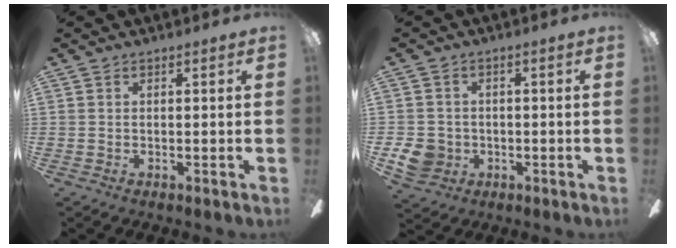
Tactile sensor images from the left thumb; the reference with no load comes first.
{"total": 6.4, "force": [-1.6, 5.8, 2.2], "torque": [-0.052, 0.009, -0.031]}